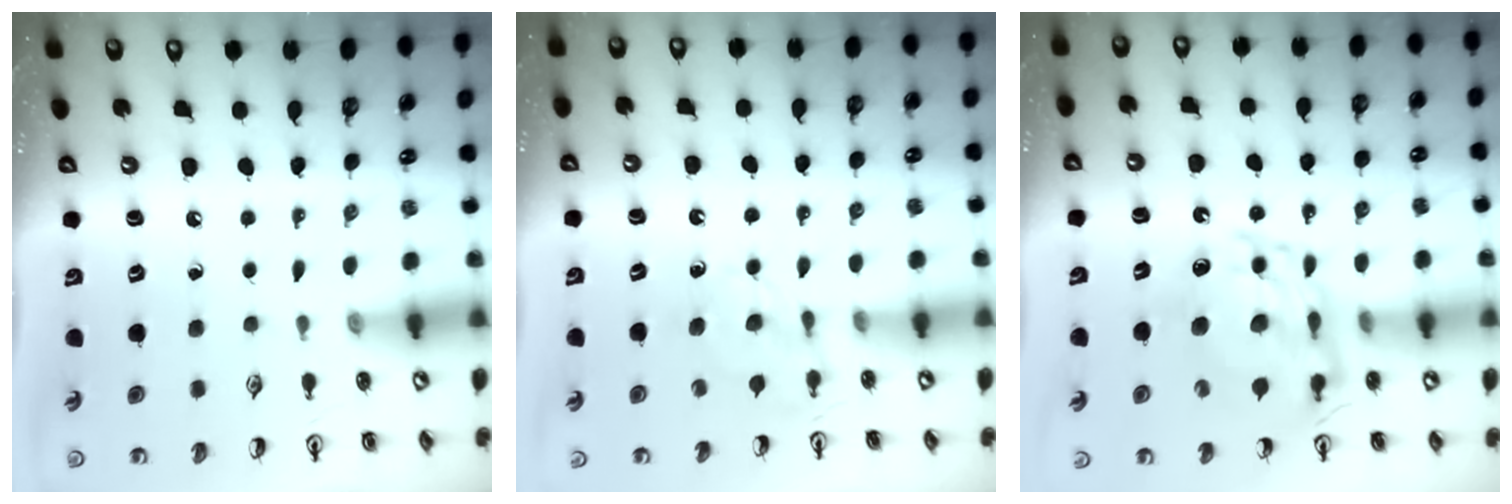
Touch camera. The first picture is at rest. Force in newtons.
{"total": 5.7, "press": 5.7, "slide": 0.3}
{"total": 13.6, "press": 13.5, "slide": 1.0}